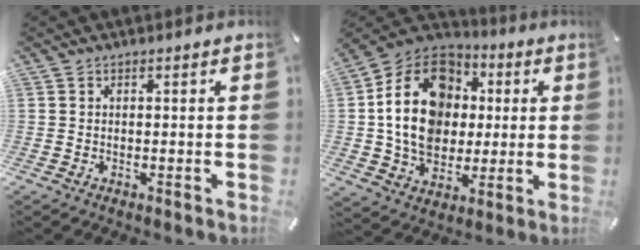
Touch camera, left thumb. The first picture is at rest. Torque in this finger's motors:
{"motor_torque": [2.52, 2.49, 2.24, -0.29, 0.27]}